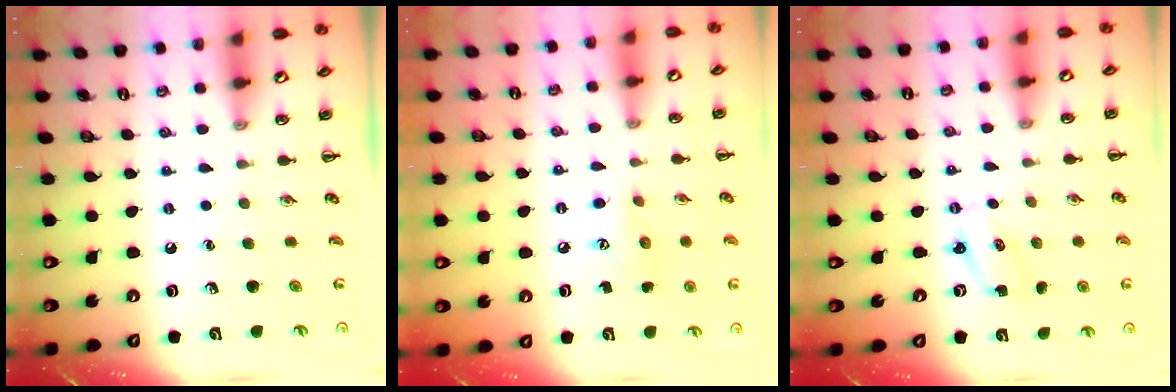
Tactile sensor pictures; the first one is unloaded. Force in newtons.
{"total": 8.3, "press": 8.3, "slide": 1.0}
{"total": 2.4, "press": 2.3, "slide": 0.5}